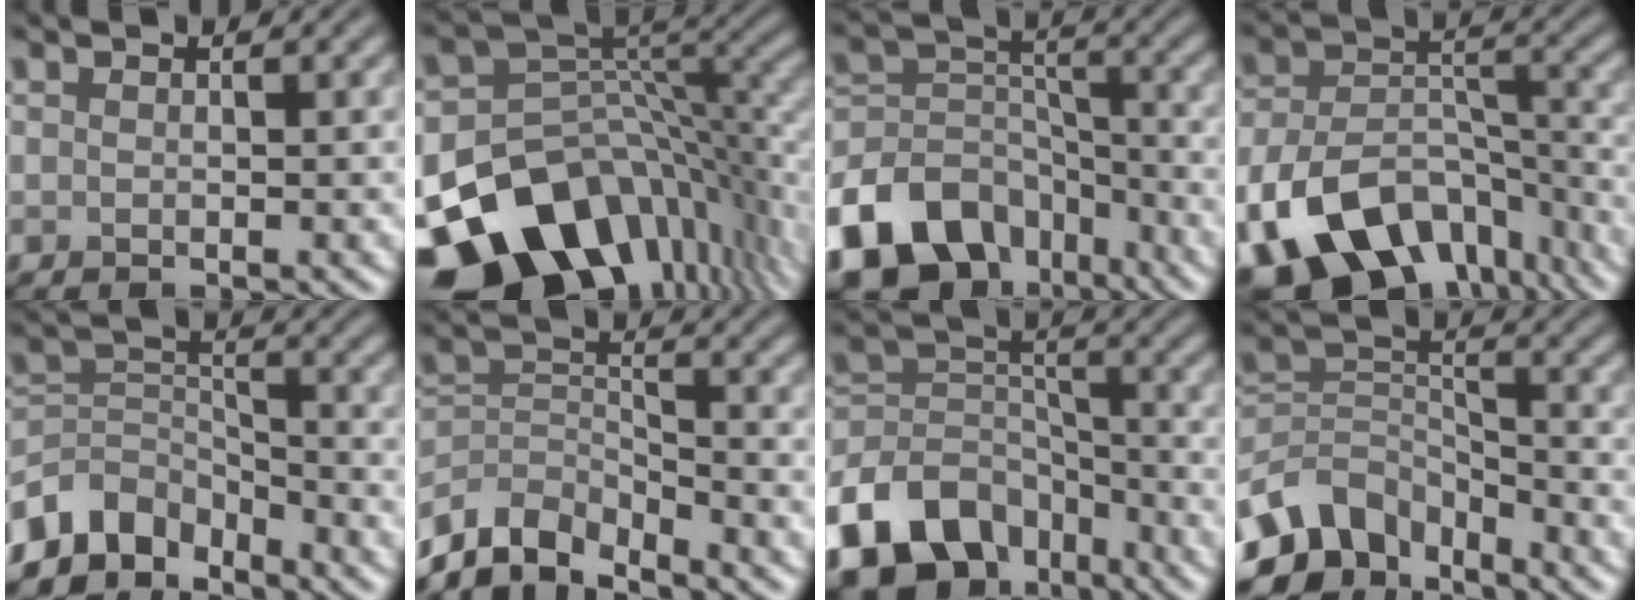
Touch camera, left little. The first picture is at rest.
{"total": 16.1, "force": [-8.8, 10.2, 8.7], "torque": [-0.183, -0.020, -0.136]}
{"total": 13.2, "force": [-8.4, 8.5, 5.5], "torque": [-0.118, 0.005, -0.150]}
{"total": 13.7, "force": [-8.4, 8.1, 7.3], "torque": [-0.155, -0.016, -0.131]}
{"total": 5.9, "force": [-4.8, 3.0, 1.7], "torque": [-0.022, -0.003, -0.103]}
{"total": 6.6, "force": [-5.7, 2.3, 2.3], "torque": [-0.044, -0.012, -0.119]}
{"total": 12.0, "force": [-7.4, 7.6, 5.6], "torque": [-0.115, 0.002, -0.140]}
{"total": 7.9, "force": [-5.6, 4.5, 3.3], "torque": [-0.052, -0.007, -0.120]}